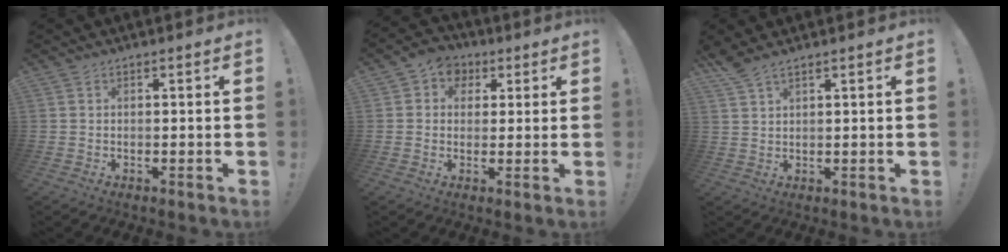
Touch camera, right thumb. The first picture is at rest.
{"total": 6.1, "force": [1.2, 5.7, 1.8], "torque": [-0.014, -0.007, 0.026]}
{"total": 3.5, "force": [2.9, 0.4, 2.0], "torque": [-0.045, -0.015, 0.054]}